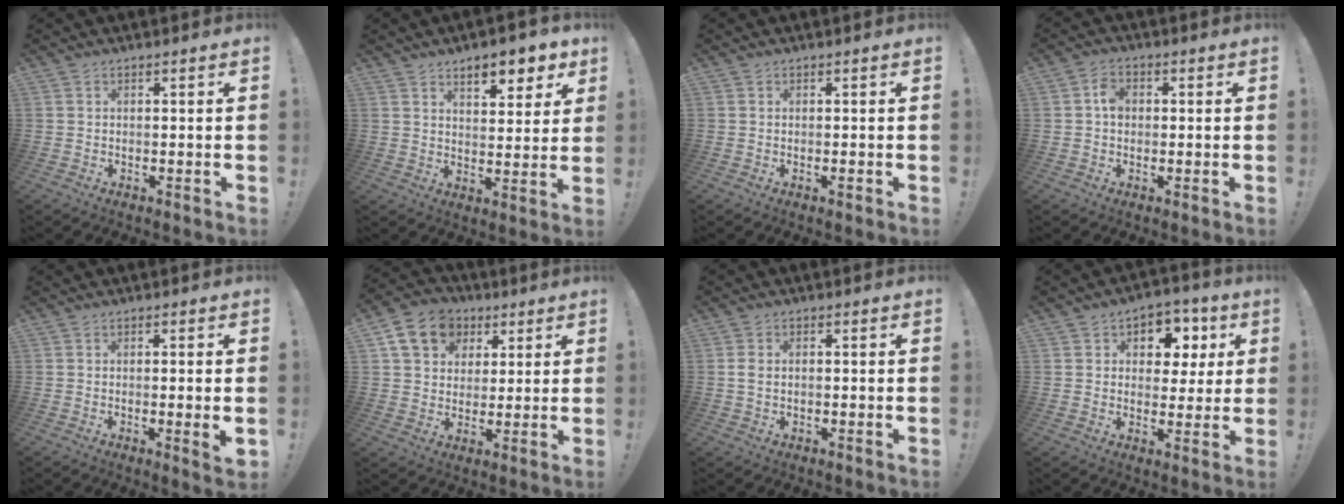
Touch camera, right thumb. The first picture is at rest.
{"total": 8.4, "force": [5.7, 3.5, 5.0], "torque": [-0.050, -0.039, 0.096]}
{"total": 0.6, "force": [-0.4, 0.0, 0.4], "torque": [-0.009, 0.000, -0.007]}
{"total": 4.0, "force": [0.1, 3.0, 2.6], "torque": [-0.032, 0.006, -0.002]}
{"total": 3.2, "force": [-0.2, -0.1, 3.2], "torque": [-0.043, -0.008, -0.002]}
{"total": 12.7, "force": [5.3, 10.2, 5.3], "torque": [-0.071, -0.021, 0.106]}
{"total": 2.5, "force": [0.1, 1.8, 1.7], "torque": [-0.031, 0.003, -0.002]}
{"total": 8.3, "force": [2.9, 7.0, 3.2], "torque": [-0.027, -0.013, 0.055]}